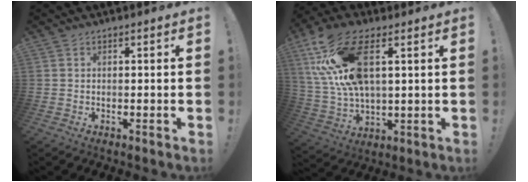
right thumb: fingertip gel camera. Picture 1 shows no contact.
{"total": 19.5, "force": [6.9, 9.5, 15.5], "torque": [-0.313, -0.015, 0.122]}